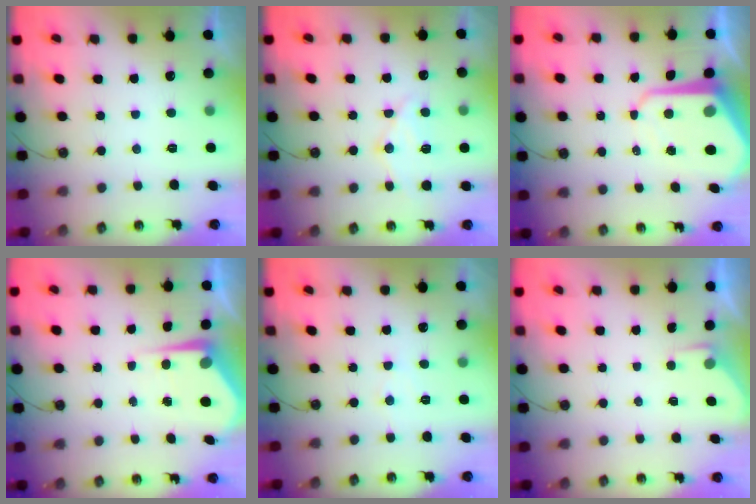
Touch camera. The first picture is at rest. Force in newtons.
{"total": 10.8, "press": 10.8, "slide": 0.5}
{"total": 11.2, "press": 11.1, "slide": 1.0}
{"total": 5.1, "press": 5.1, "slide": 0.2}
{"total": 4.7, "press": 4.6, "slide": 0.8}
{"total": 1.8, "press": 1.7, "slide": 0.4}